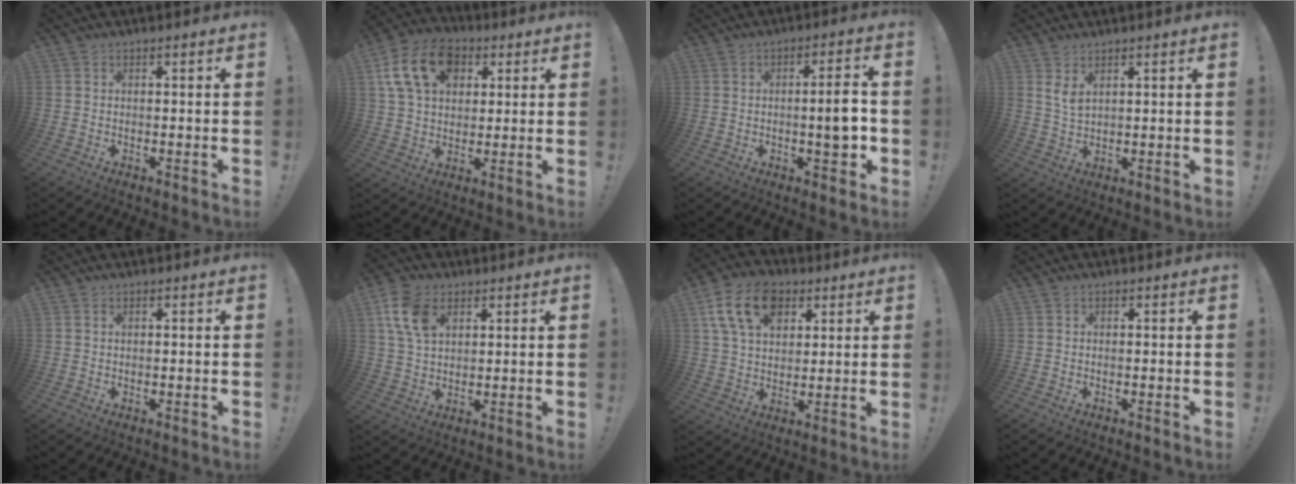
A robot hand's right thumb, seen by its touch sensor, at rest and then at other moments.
{"total": 17.1, "force": [6.5, 12.1, 10.1], "torque": [-0.168, -0.016, 0.125]}
{"total": 6.1, "force": [-0.8, 1.8, 5.8], "torque": [-0.075, 0.000, -0.018]}
{"total": 3.9, "force": [2.5, 1.3, 2.7], "torque": [-0.046, -0.015, 0.042]}
{"total": 0.6, "force": [0.4, 0.4, 0.3], "torque": [-0.003, -0.001, 0.007]}
{"total": 11.2, "force": [4.8, 7.4, 6.9], "torque": [-0.135, -0.005, 0.092]}
{"total": 16.3, "force": [7.3, 11.0, 9.5], "torque": [-0.159, -0.022, 0.138]}
{"total": 0.0}